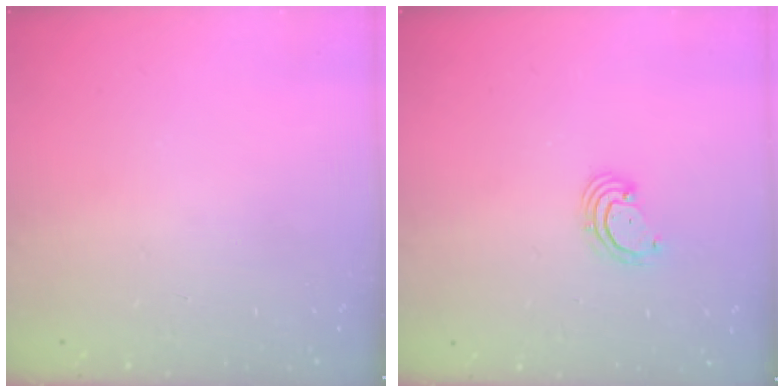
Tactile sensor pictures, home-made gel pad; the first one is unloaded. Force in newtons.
{"total": 2.5, "press": 2.5, "slide": 0.3}